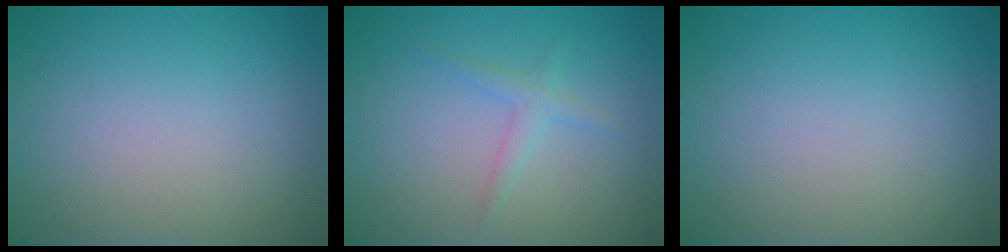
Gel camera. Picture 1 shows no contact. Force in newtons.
{"total": 1.4, "press": 1.4, "slide": 0.0}
{"total": 0.0}